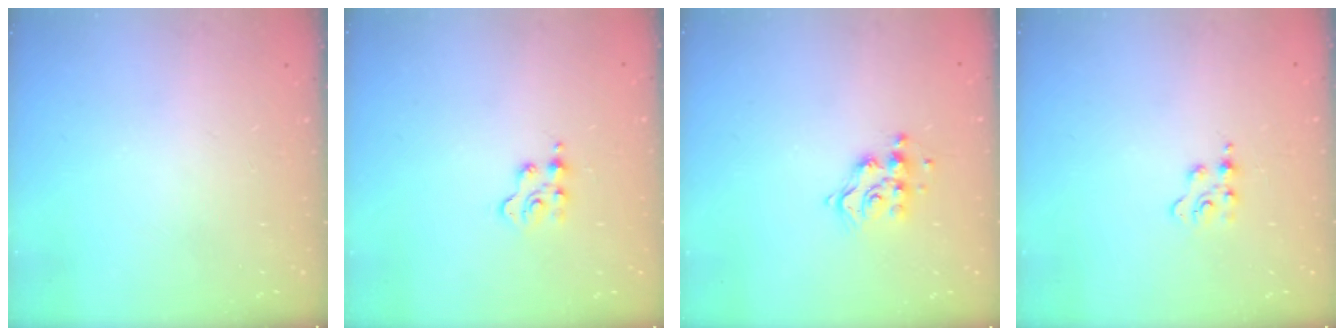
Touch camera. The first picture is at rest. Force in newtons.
{"total": 2.5, "press": 2.4, "slide": 0.5}
{"total": 9.7, "press": 9.7, "slide": 0.5}
{"total": 4.0, "press": 3.9, "slide": 0.5}